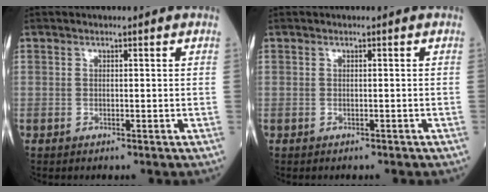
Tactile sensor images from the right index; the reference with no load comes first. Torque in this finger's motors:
{"motor_torque": [-0.04, 0.02, -0.07, 0.02]}